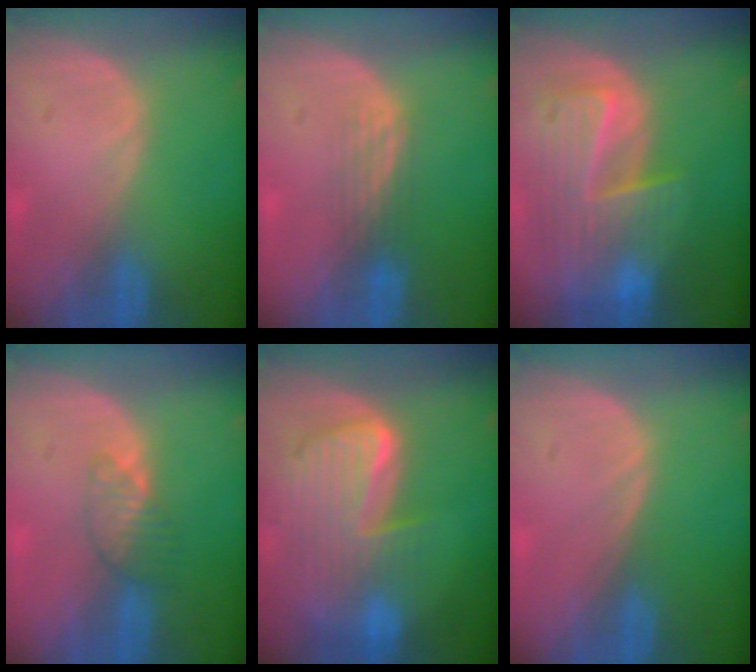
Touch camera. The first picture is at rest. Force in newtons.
{"total": 2.8, "press": 2.5, "slide": 1.3}
{"total": 10.2, "press": 8.8, "slide": 5.0}
{"total": 3.5, "press": 3.2, "slide": 1.5}
{"total": 9.9, "press": 8.6, "slide": 4.9}
{"total": 0.0}